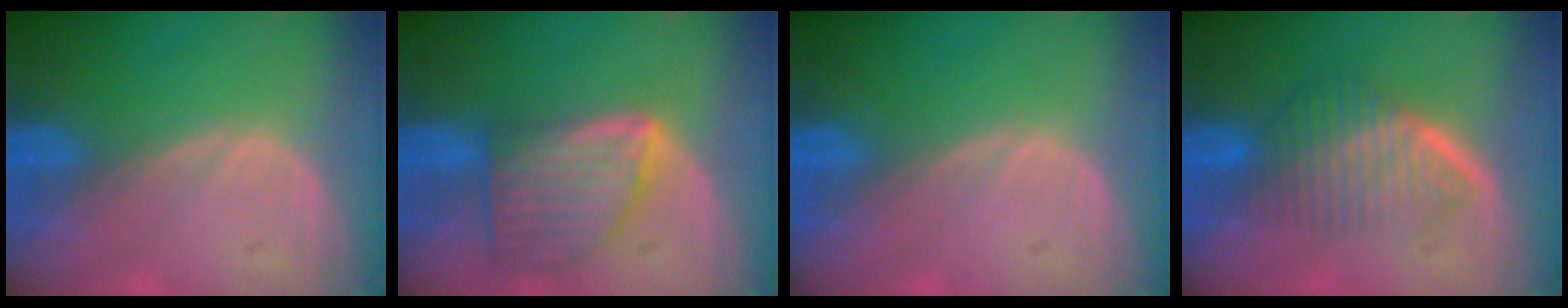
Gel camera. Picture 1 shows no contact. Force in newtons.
{"total": 8.2, "press": 7.3, "slide": 3.7}
{"total": 0.0}
{"total": 6.7, "press": 5.8, "slide": 3.2}